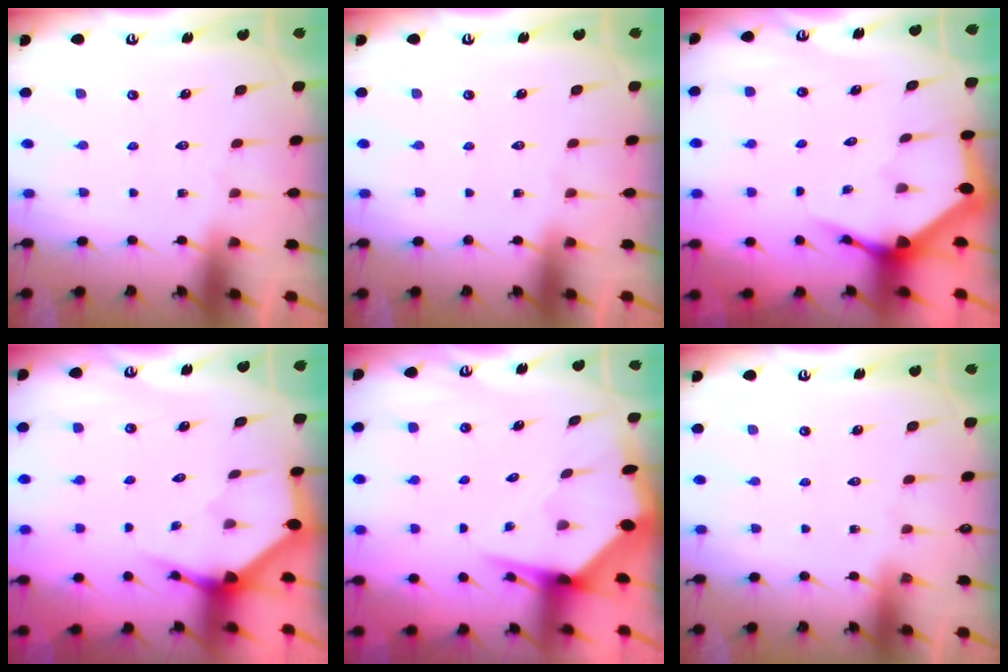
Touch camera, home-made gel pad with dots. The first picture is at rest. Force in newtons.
{"total": 0.0}
{"total": 4.0, "press": 3.9, "slide": 0.5}
{"total": 3.4, "press": 3.4, "slide": 0.1}
{"total": 5.3, "press": 5.2, "slide": 0.5}
{"total": 0.0}